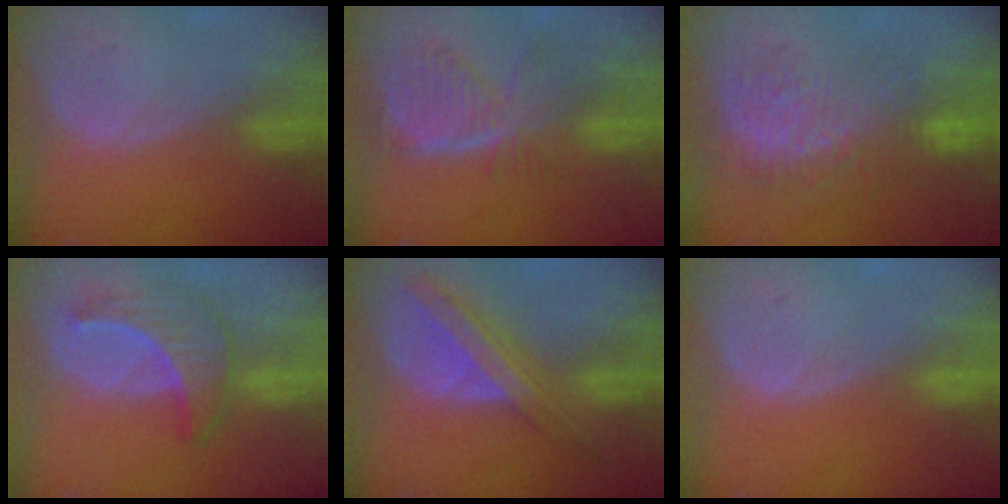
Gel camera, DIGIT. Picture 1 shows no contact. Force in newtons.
{"total": 7.9, "press": 6.9, "slide": 3.9}
{"total": 8.7, "press": 8.6, "slide": 1.2}
{"total": 6.9, "press": 6.3, "slide": 2.9}
{"total": 8.6, "press": 7.4, "slide": 4.5}
{"total": 0.0}